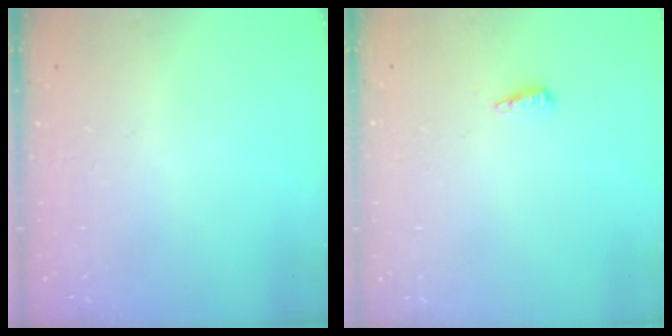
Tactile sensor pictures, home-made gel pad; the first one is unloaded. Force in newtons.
{"total": 4.9, "press": 4.8, "slide": 1.2}